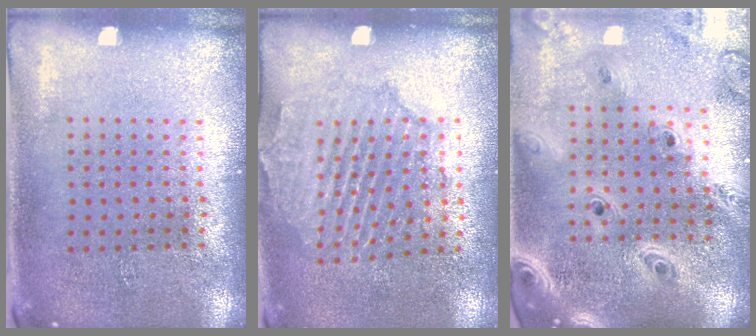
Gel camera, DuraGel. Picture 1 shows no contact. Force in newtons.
{"total": 1.6, "press": 1.6, "slide": 0.2}
{"total": 3.2, "press": 2.6, "slide": 1.8}